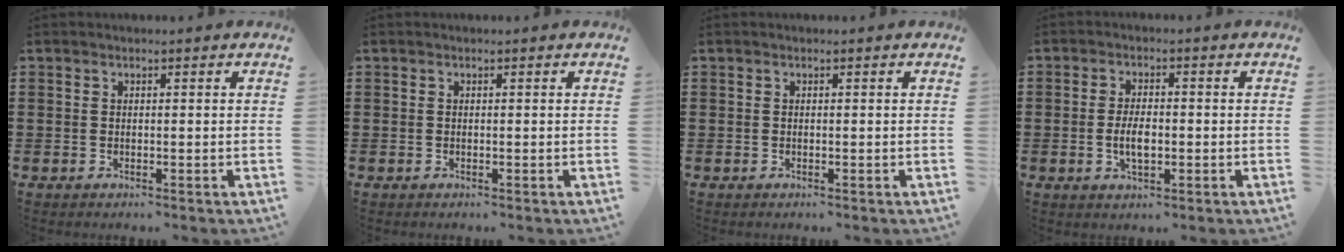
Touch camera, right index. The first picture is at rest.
{"total": 0.0}
{"total": 0.0}
{"total": 4.2, "force": [-0.7, 1.7, 3.7], "torque": [-0.077, -0.001, -0.013]}